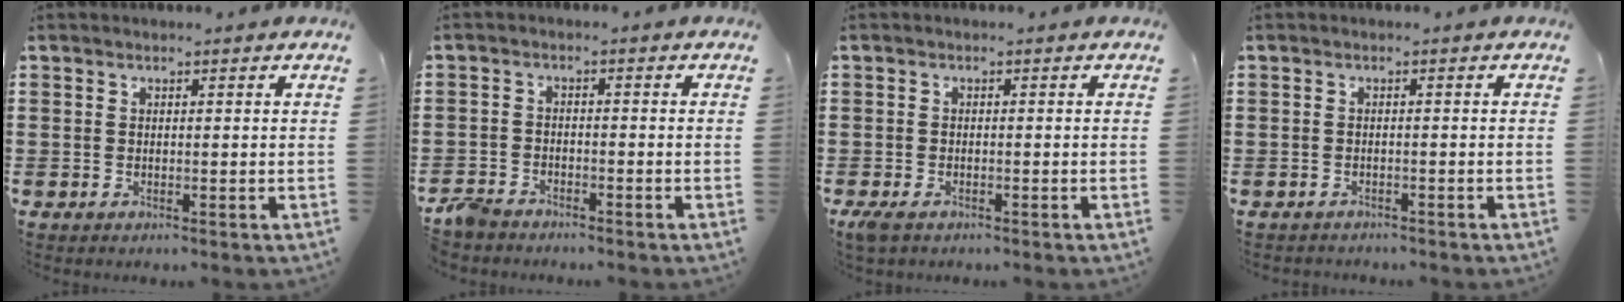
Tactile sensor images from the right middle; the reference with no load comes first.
{"total": 2.8, "force": [-2.7, 0.8, 0.4], "torque": [-0.025, 0.000, -0.061]}
{"total": 1.3, "force": [-0.9, 0.6, 0.8], "torque": [-0.031, -0.007, -0.023]}
{"total": 1.0, "force": [-0.9, 0.3, -0.2], "torque": [0.002, 0.004, -0.022]}